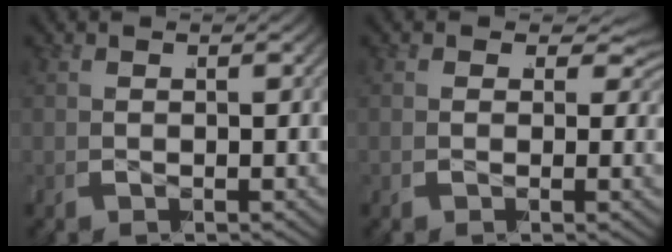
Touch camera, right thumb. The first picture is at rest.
{"total": 2.8, "force": [0.4, 1.8, 2.1], "torque": [-0.029, -0.008, 0.008]}